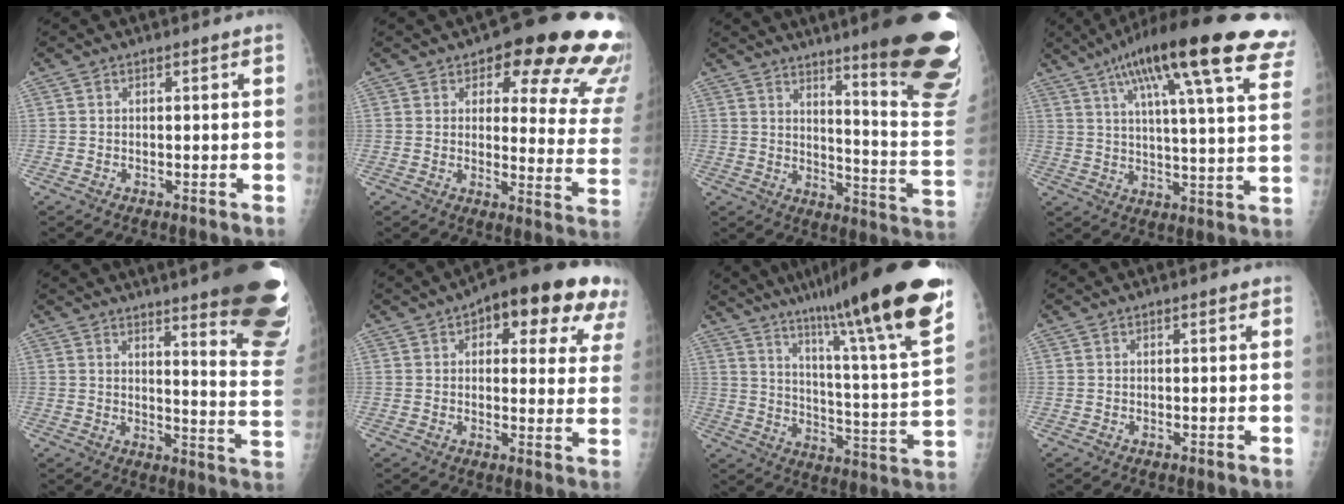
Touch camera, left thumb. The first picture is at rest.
{"total": 21.0, "force": [13.4, 8.2, 13.9], "torque": [-0.112, -0.067, 0.149]}
{"total": 24.5, "force": [15.0, 3.0, 19.2], "torque": [-0.198, -0.090, 0.202]}
{"total": 27.3, "force": [16.0, 5.1, 21.5], "torque": [-0.312, -0.014, 0.216]}
{"total": 25.3, "force": [18.1, 3.5, 17.3], "torque": [-0.167, -0.121, 0.218]}
{"total": 19.3, "force": [9.6, 8.4, 14.5], "torque": [-0.151, -0.002, 0.113]}
{"total": 28.6, "force": [20.0, 1.5, 20.5], "torque": [-0.304, -0.091, 0.297]}
{"total": 0.8, "force": [0.5, 0.3, 0.6], "torque": [-0.008, -0.001, 0.006]}